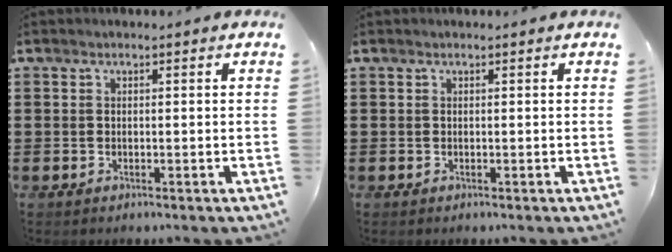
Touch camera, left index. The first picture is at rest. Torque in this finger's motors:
{"motor_torque": [0.02, 0.02, 0.00, 0.00]}